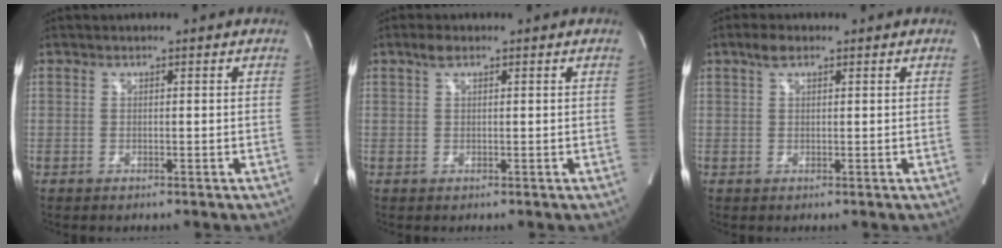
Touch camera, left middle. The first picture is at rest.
{"total": 1.6, "force": [1.0, 0.5, 1.1], "torque": [-0.027, 0.012, 0.020]}
{"total": 2.2, "force": [1.4, 0.8, 1.5], "torque": [-0.035, 0.014, 0.028]}